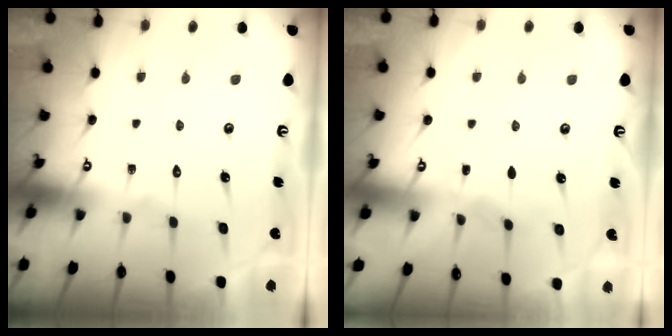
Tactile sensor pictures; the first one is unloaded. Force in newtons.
{"total": 3.1, "press": 3.0, "slide": 0.4}